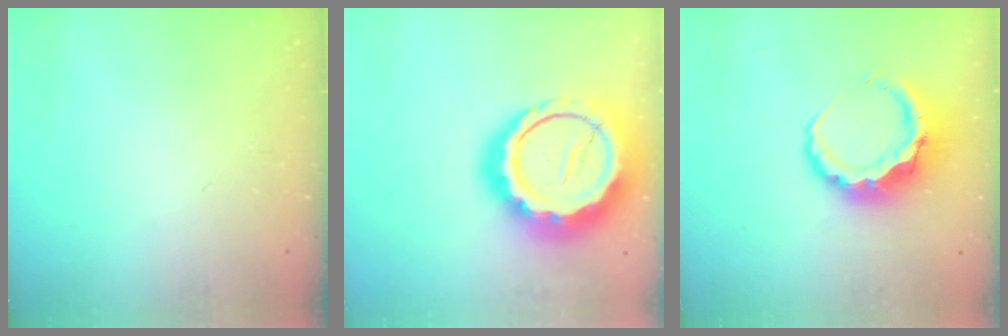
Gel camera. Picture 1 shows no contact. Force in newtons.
{"total": 27.7, "press": 27.3, "slide": 4.7}
{"total": 8.4, "press": 8.3, "slide": 1.6}